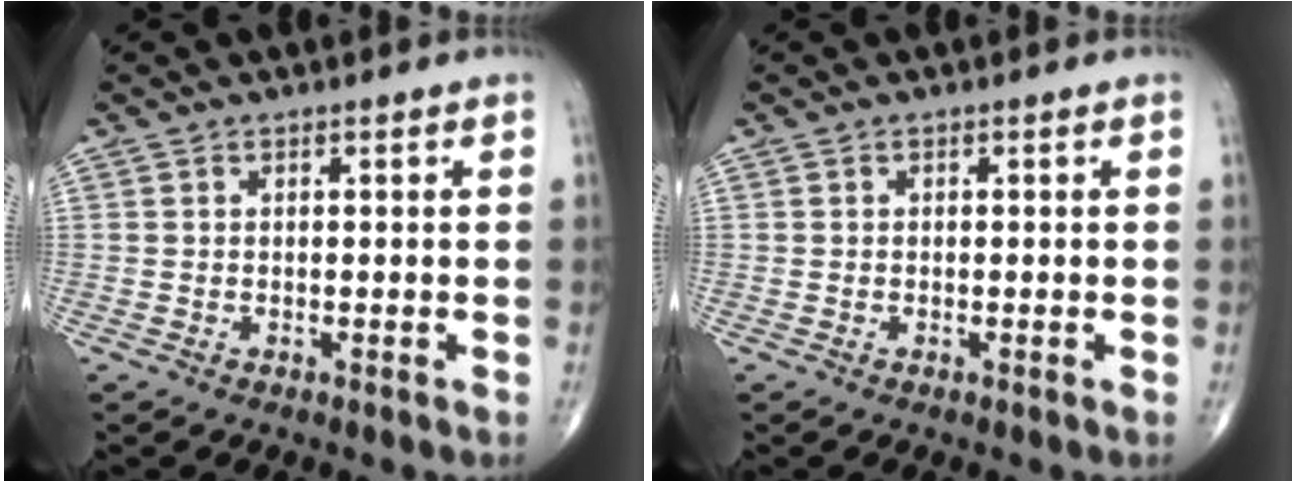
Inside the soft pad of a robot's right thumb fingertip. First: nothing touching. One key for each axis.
{"total": 0.0}